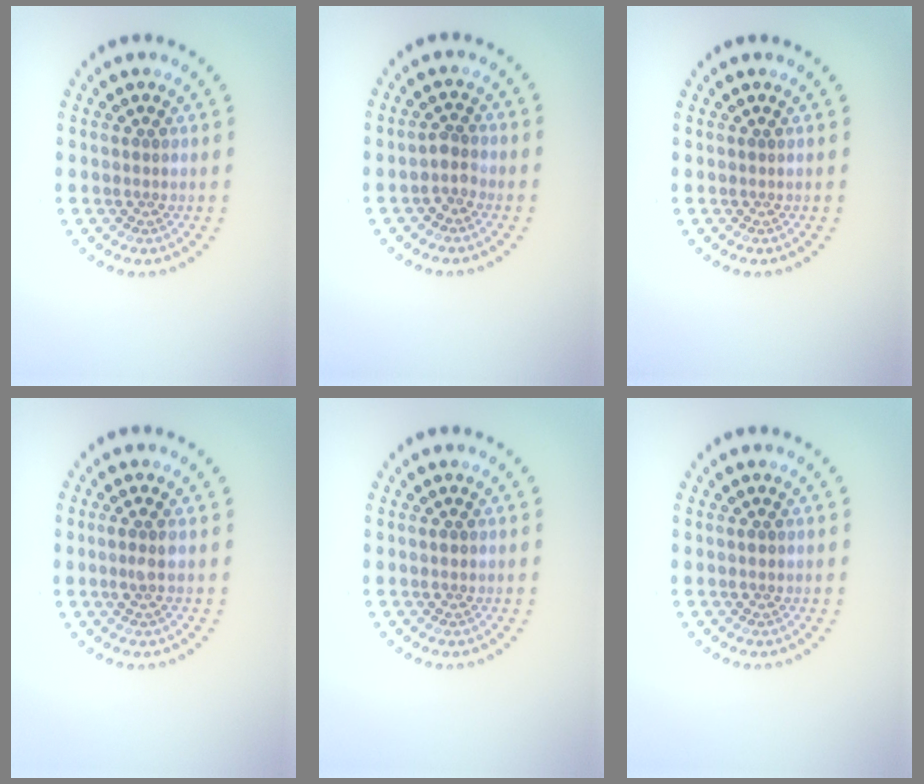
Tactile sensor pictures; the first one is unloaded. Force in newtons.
{"total": 1.6, "press": 1.3, "slide": 0.9}
{"total": 0.0}
{"total": 1.3, "press": 1.2, "slide": 0.6}
{"total": 0.8, "press": 0.8, "slide": 0.2}
{"total": 0.8, "press": 0.8, "slide": 0.2}